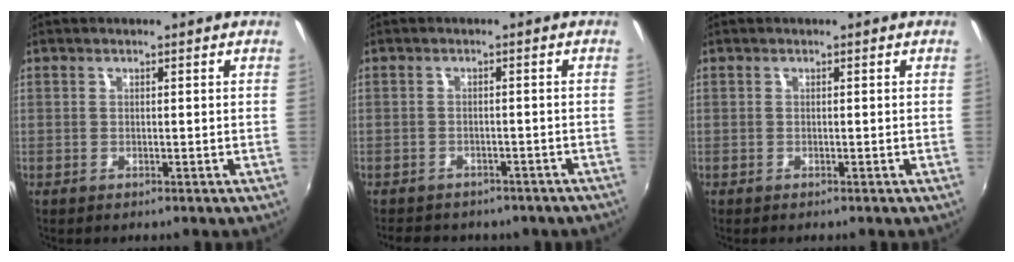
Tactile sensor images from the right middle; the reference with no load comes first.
{"total": 8.2, "force": [-6.7, 3.8, 2.9], "torque": [-0.067, -0.007, -0.076]}
{"total": 0.0}